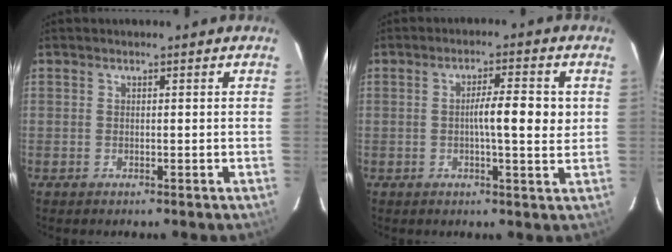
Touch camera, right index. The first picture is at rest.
{"total": 6.4, "force": [0.4, 0.7, 6.4], "torque": [-0.097, 0.005, 0.003]}